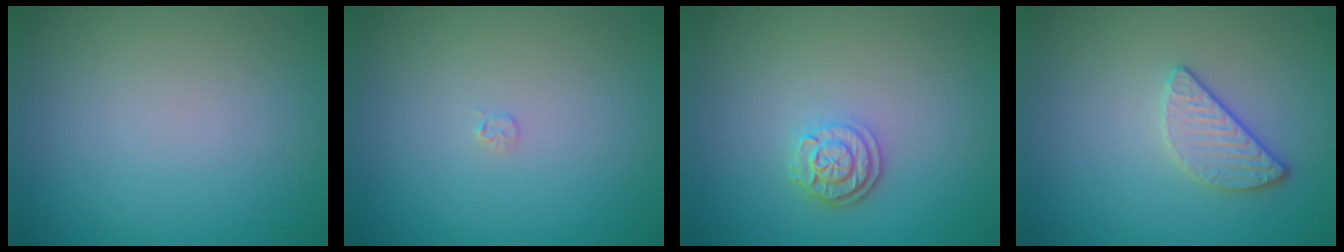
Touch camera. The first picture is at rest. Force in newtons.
{"total": 0.5, "press": 0.5, "slide": 0.1}
{"total": 2.6, "press": 2.2, "slide": 1.4}
{"total": 2.4, "press": 2.2, "slide": 0.9}